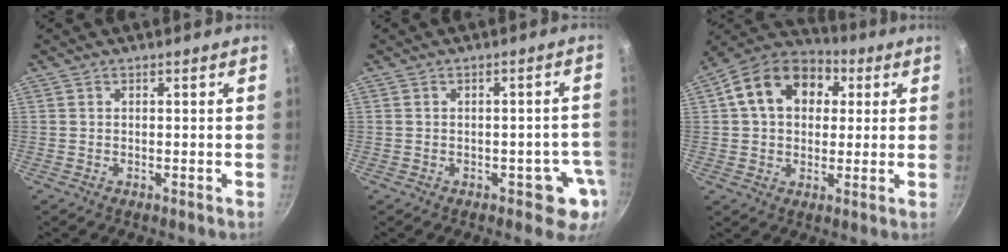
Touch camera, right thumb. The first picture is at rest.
{"total": 5.4, "force": [-1.9, 3.4, 3.7], "torque": [0.000, 0.023, -0.018]}
{"total": 16.3, "force": [4.2, 12.2, 10.1], "torque": [-0.147, 0.026, 0.053]}